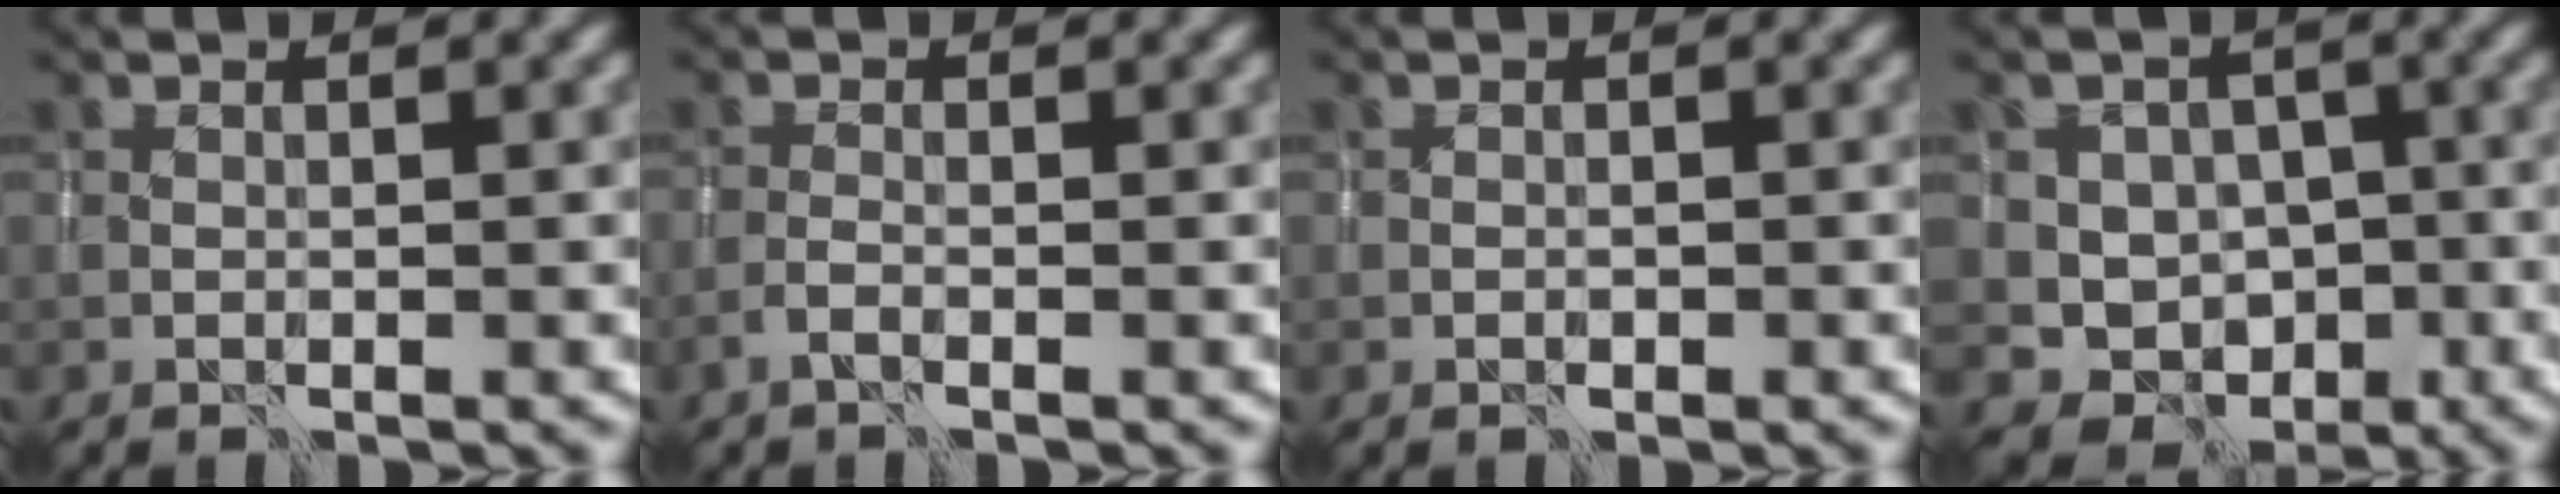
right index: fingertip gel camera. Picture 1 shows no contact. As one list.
[{"total": 0.6, "force": [-0.6, 0.1, 0.2], "torque": [-0.002, 0.006, -0.017]}, {"total": 0.6, "force": [-0.3, 0.4, 0.2], "torque": [-0.003, 0.002, -0.004]}, {"total": 5.2, "force": [-1.1, 4.6, 2.0], "torque": [-0.006, 0.003, -0.028]}]